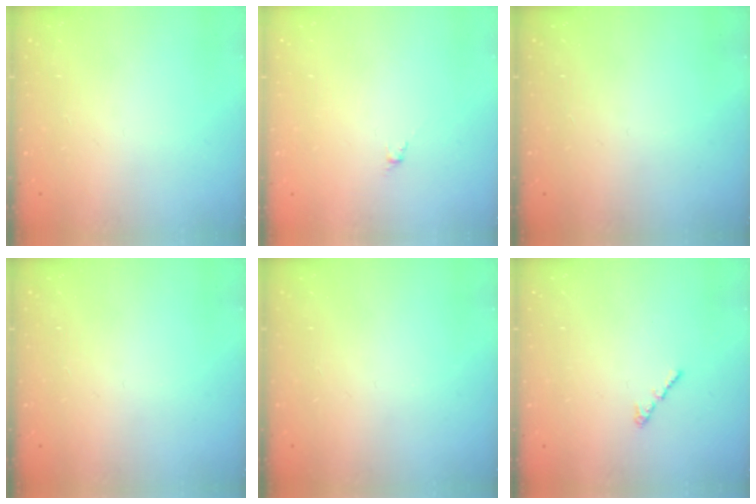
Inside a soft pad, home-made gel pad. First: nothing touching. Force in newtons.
{"total": 0.0}
{"total": 0.0}
{"total": 0.0}
{"total": 0.0}
{"total": 1.2, "press": 1.1, "slide": 0.5}